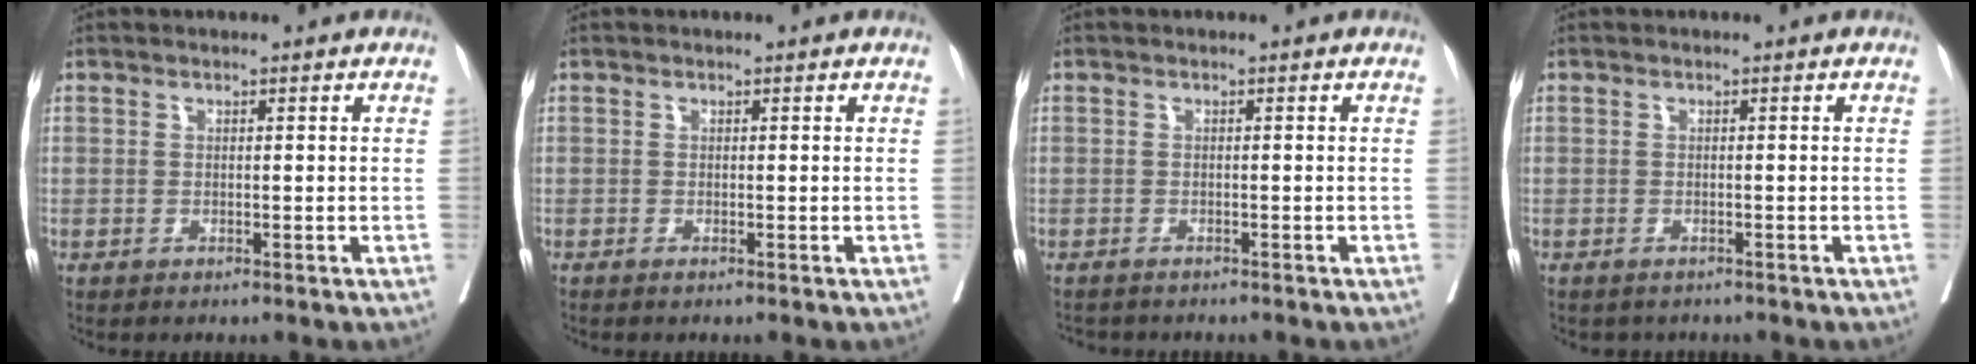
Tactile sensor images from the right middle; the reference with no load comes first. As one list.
[{"total": 0.0}, {"total": 2.9, "force": [-2.6, 1.2, 0.5], "torque": [-0.008, -0.004, -0.038]}, {"total": 1.9, "force": [-1.5, 1.0, 0.2], "torque": [-0.006, -0.001, -0.021]}]